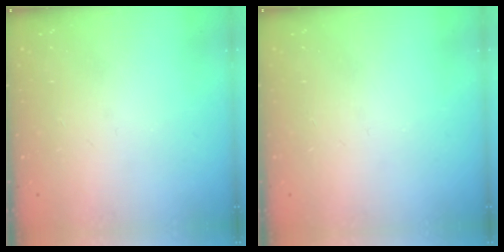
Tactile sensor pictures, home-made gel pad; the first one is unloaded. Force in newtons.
{"total": 0.0}